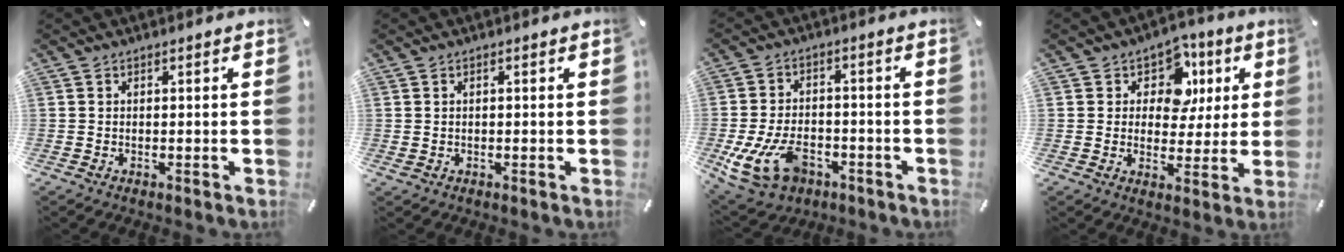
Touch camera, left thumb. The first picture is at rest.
{"total": 0.8, "force": [0.0, 0.6, 0.6], "torque": [-0.011, 0.003, -0.001]}
{"total": 13.3, "force": [-5.3, 9.1, 8.2], "torque": [-0.154, 0.028, -0.090]}
{"total": 10.3, "force": [3.7, 8.3, 4.8], "torque": [-0.067, -0.020, 0.065]}